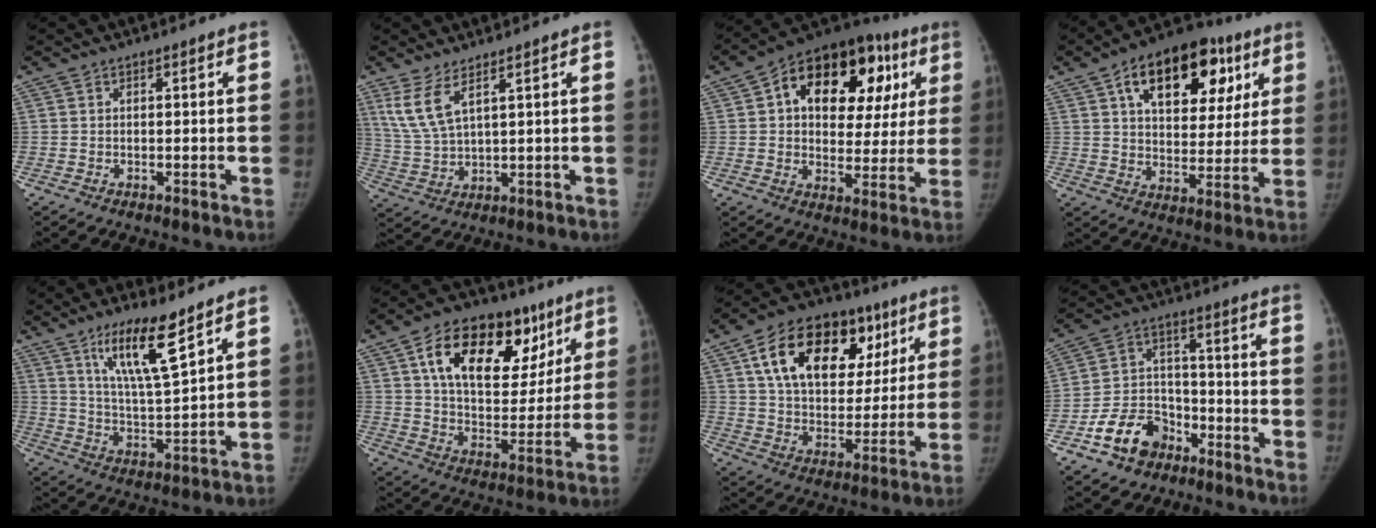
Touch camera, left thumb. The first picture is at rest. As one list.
[{"total": 7.3, "force": [4.2, 2.0, 5.5], "torque": [-0.123, -0.023, 0.099]}, {"total": 23.8, "force": [8.0, 14.7, 16.9], "torque": [-0.187, 0.034, 0.117]}, {"total": 22.0, "force": [9.7, 12.5, 15.2], "torque": [-0.182, 0.002, 0.146]}, {"total": 12.6, "force": [8.0, 2.1, 9.6], "torque": [-0.162, -0.051, 0.151]}, {"total": 24.5, "force": [11.4, 13.8, 16.7], "torque": [-0.217, -0.012, 0.184]}, {"total": 24.4, "force": [10.4, 15.1, 16.0], "torque": [-0.218, 0.007, 0.168]}, {"total": 11.5, "force": [-6.8, 8.0, 4.7], "torque": [-0.054, 0.057, -0.118]}]